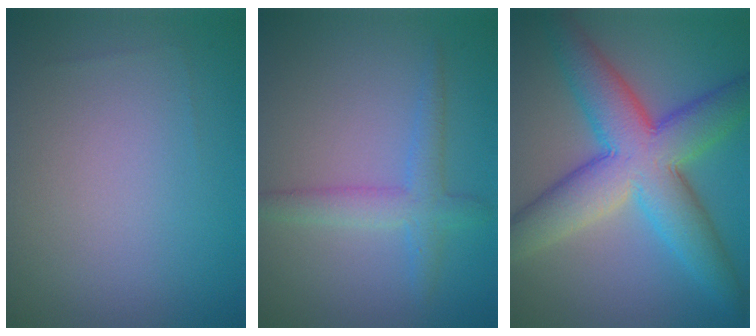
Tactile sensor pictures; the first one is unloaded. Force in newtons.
{"total": 2.9, "press": 2.9, "slide": 0.1}
{"total": 10.0, "press": 10.0, "slide": 0.3}